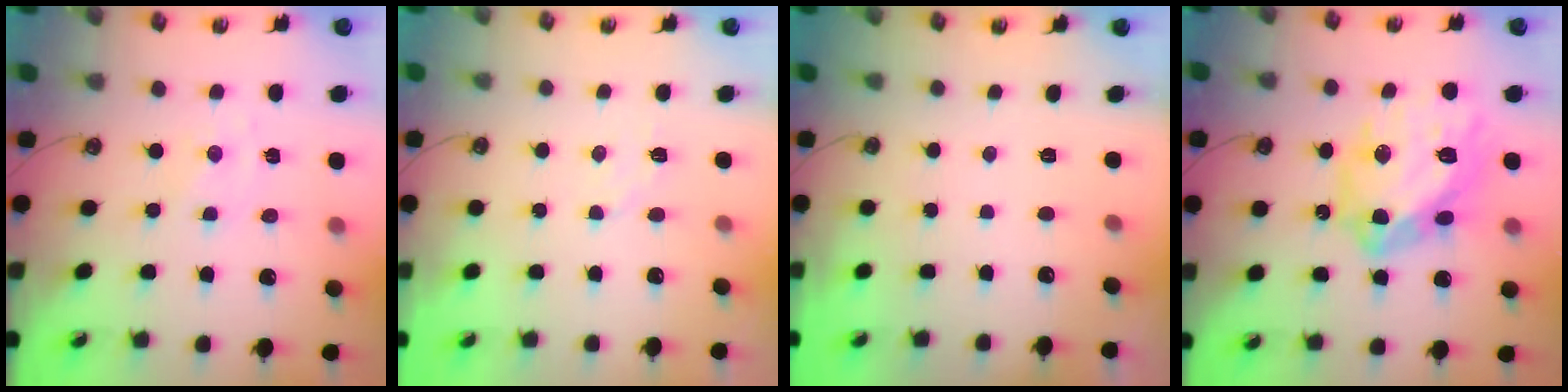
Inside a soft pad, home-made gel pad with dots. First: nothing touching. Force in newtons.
{"total": 5.4, "press": 5.3, "slide": 0.6}
{"total": 0.0}
{"total": 22.0, "press": 21.9, "slide": 2.2}